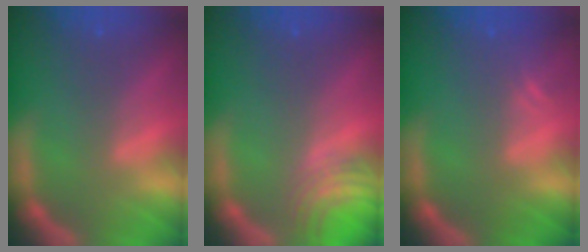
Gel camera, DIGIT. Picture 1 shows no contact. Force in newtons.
{"total": 3.9}
{"total": 1.5}